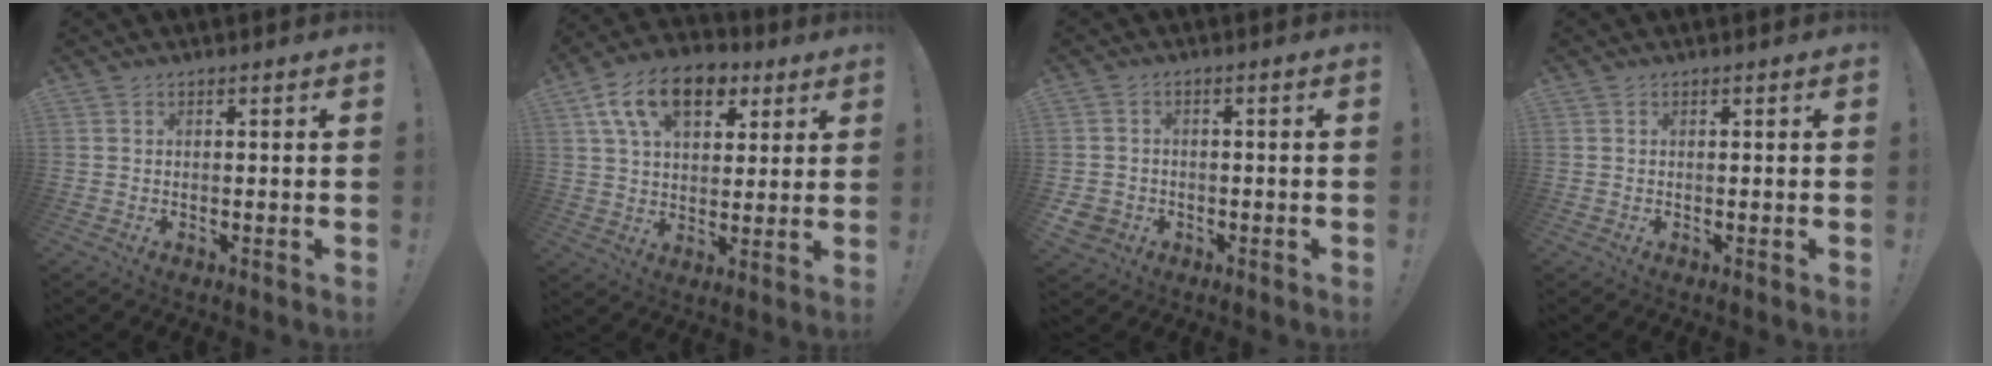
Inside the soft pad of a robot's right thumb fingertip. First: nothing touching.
{"total": 16.3, "force": [7.7, 9.9, 10.4], "torque": [-0.172, -0.021, 0.142]}
{"total": 3.5, "force": [-1.2, 3.1, 1.2], "torque": [-0.026, -0.002, -0.024]}
{"total": 0.0}